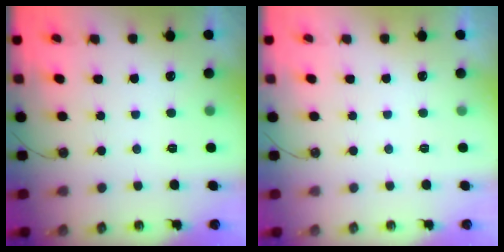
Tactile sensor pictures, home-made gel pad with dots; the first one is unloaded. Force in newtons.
{"total": 0.0}